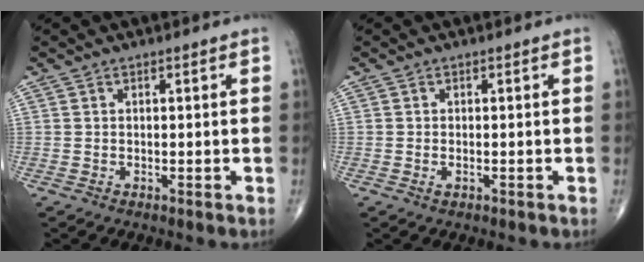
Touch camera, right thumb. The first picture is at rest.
{"total": 0.9, "force": [-0.3, 0.5, 0.7], "torque": [-0.014, 0.001, -0.005]}